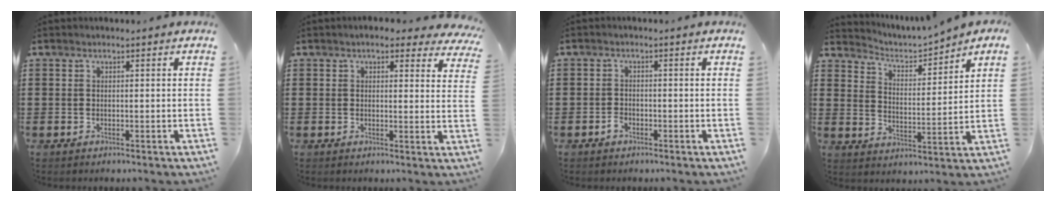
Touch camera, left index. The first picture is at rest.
{"total": 3.3, "force": [2.8, 1.1, 1.4], "torque": [-0.030, -0.007, 0.047]}
{"total": 1.6, "force": [-1.0, 1.0, 0.7], "torque": [-0.016, 0.000, -0.020]}
{"total": 2.8, "force": [2.7, 0.5, 0.4], "torque": [-0.030, -0.024, 0.038]}